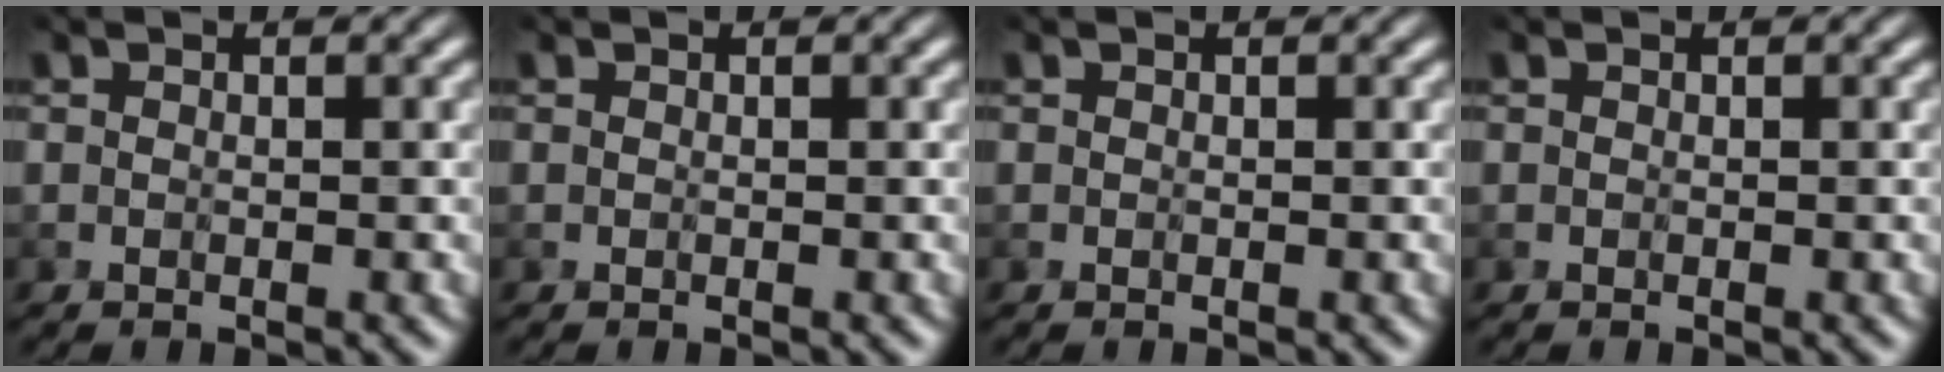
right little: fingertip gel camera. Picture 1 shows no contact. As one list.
[{"total": 0.0}, {"total": 0.0}, {"total": 0.0}]